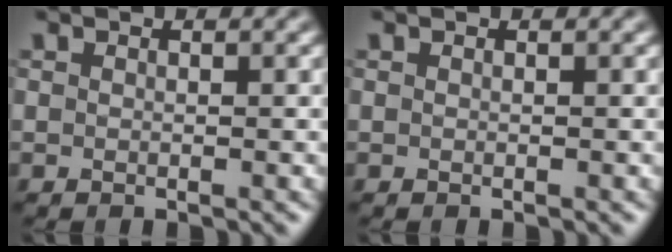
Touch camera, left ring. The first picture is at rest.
{"total": 0.0}